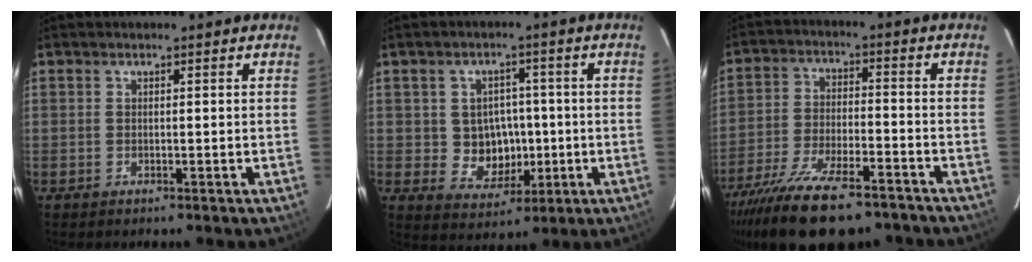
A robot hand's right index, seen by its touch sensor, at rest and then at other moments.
{"total": 7.6, "force": [-0.7, 7.0, 3.0], "torque": [-0.066, 0.012, 0.007]}
{"total": 20.9, "force": [-16.3, 6.6, 11.2], "torque": [-0.225, -0.041, -0.258]}